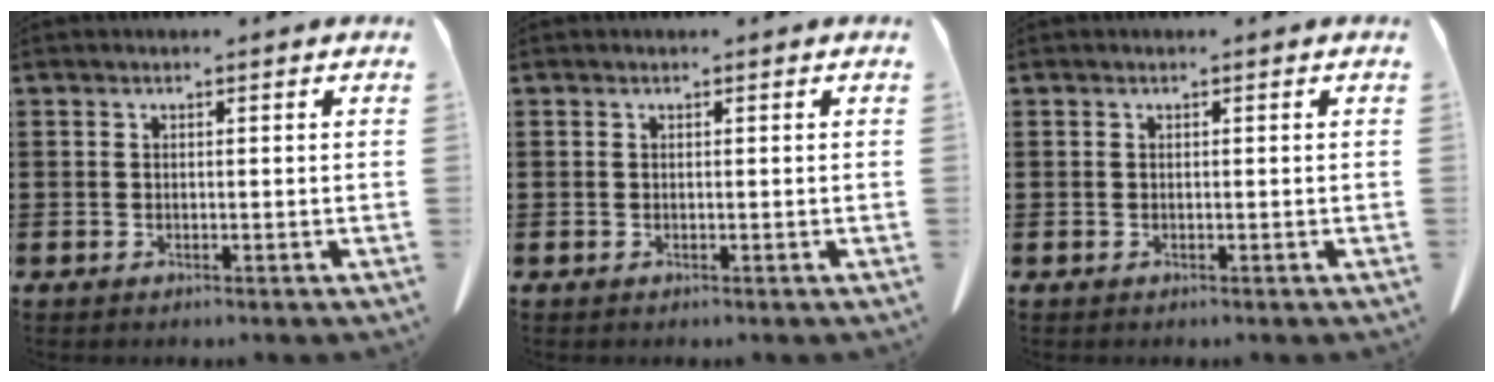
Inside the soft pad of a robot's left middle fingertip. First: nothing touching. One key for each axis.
{"total": 0.0}
{"total": 0.0}